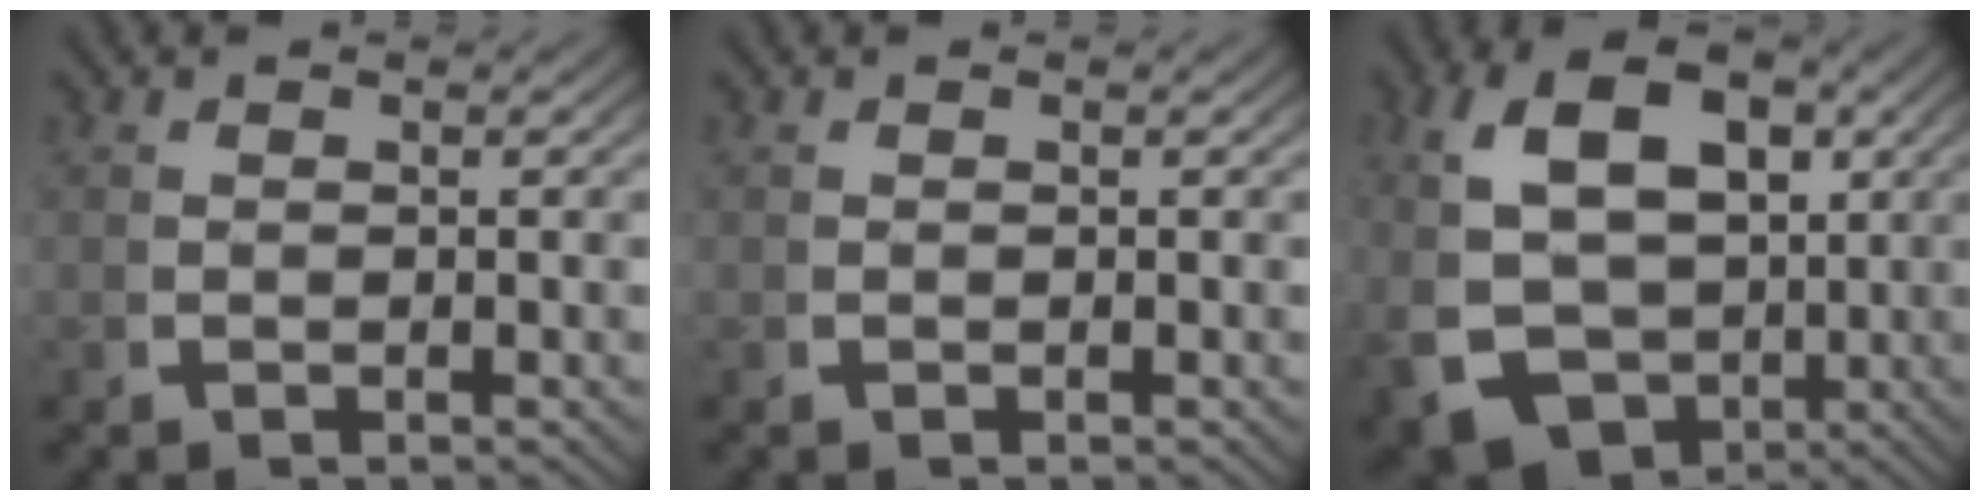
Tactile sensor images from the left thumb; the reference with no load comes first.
{"total": 0.0}
{"total": 12.3, "force": [-2.0, 9.8, 7.1], "torque": [-0.171, -0.050, -0.017]}